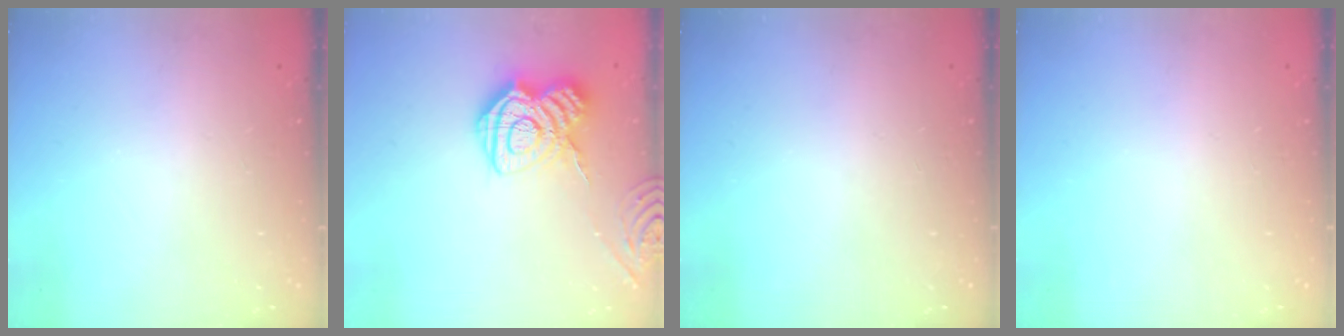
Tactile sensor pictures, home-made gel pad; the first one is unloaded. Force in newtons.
{"total": 13.3, "press": 13.3, "slide": 0.8}
{"total": 0.0}
{"total": 0.0}